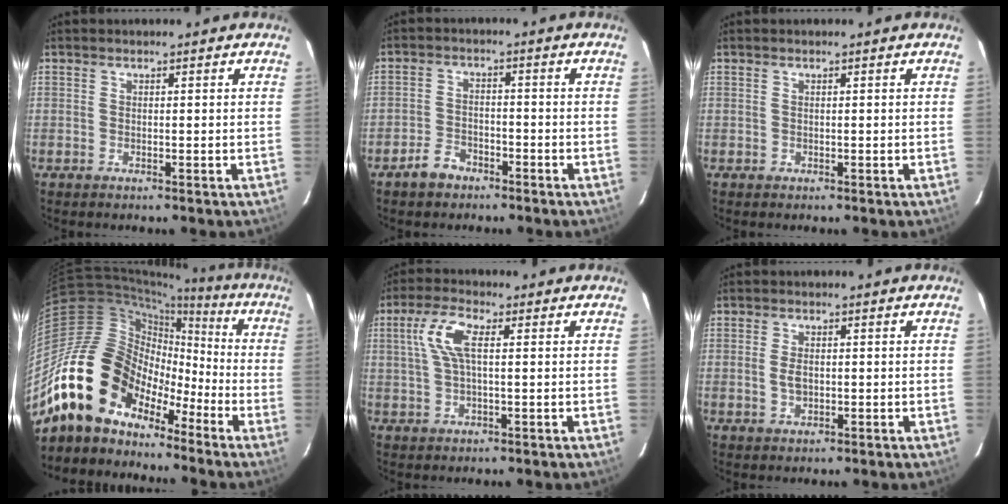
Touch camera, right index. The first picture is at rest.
{"total": 4.7, "force": [-3.5, 2.7, 1.6], "torque": [-0.046, 0.012, -0.058]}
{"total": 0.0}
{"total": 17.1, "force": [-11.7, 10.4, 6.7], "torque": [-0.137, 0.024, -0.226]}
{"total": 6.8, "force": [1.5, 2.2, 6.3], "torque": [-0.131, 0.014, 0.031]}
{"total": 2.7, "force": [-0.2, 1.6, 2.2], "torque": [-0.042, 0.001, -0.001]}